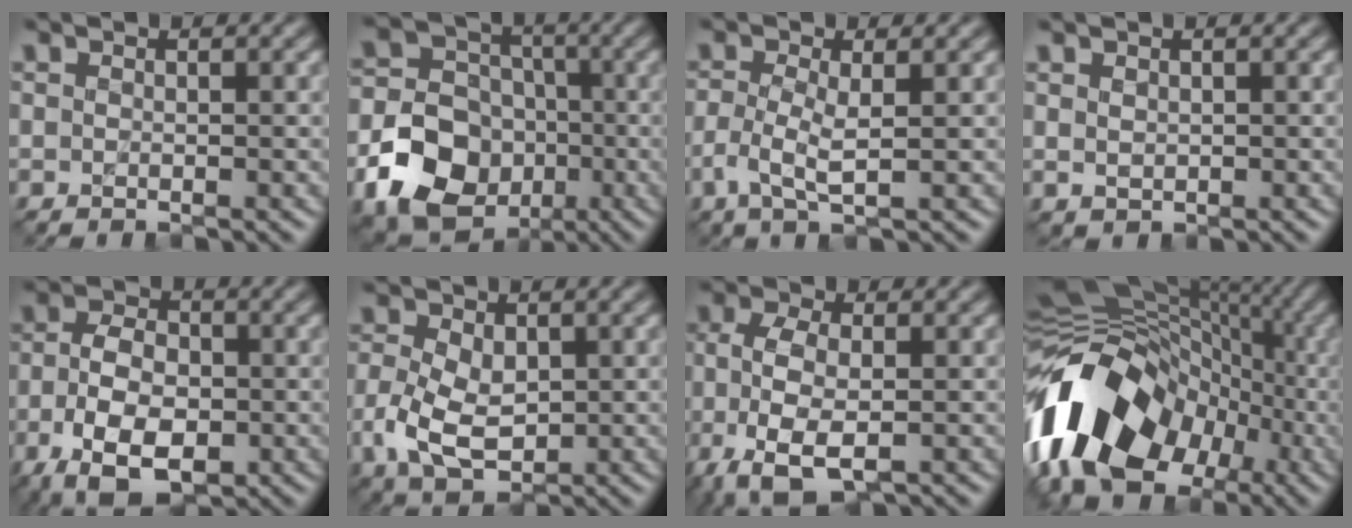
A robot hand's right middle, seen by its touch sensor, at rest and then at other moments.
{"total": 11.6, "force": [-4.6, 9.7, 4.5], "torque": [-0.081, -0.032, -0.103]}
{"total": 2.4, "force": [-0.5, 0.6, 2.3], "torque": [-0.057, -0.005, -0.011]}
{"total": 0.6, "force": [0.5, 0.3, -0.1], "torque": [-0.002, 0.002, 0.015]}
{"total": 8.6, "force": [-3.1, 5.3, 6.0], "torque": [-0.124, -0.015, -0.054]}
{"total": 5.0, "force": [-0.6, 3.5, 3.6], "torque": [-0.087, -0.007, -0.009]}
{"total": 6.5, "force": [-2.2, 3.3, 5.1], "torque": [-0.119, -0.006, -0.044]}
{"total": 14.7, "force": [-5.9, 10.6, 8.4], "torque": [-0.166, -0.002, -0.121]}